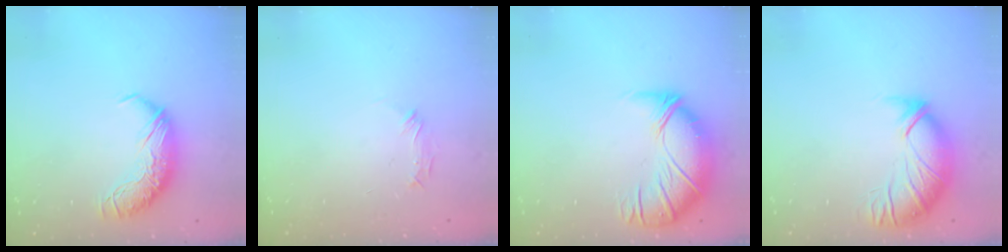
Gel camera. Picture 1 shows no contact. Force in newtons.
{"total": 6.8, "press": 6.7, "slide": 1.1}
{"total": 2.6, "press": 1.0, "slide": 2.4}
{"total": 3.0, "press": 1.6, "slide": 2.5}